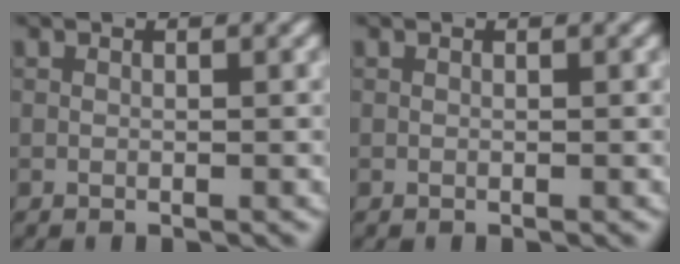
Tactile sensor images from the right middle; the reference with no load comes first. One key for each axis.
{"total": 0.0}